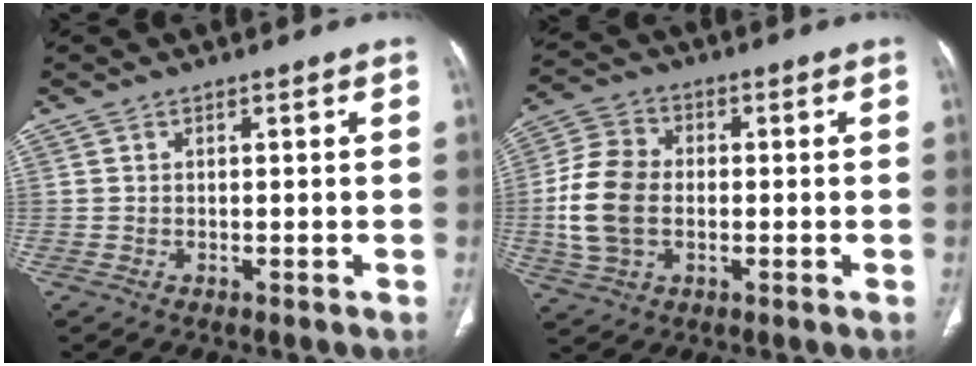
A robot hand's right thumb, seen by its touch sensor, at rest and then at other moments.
{"total": 11.7, "force": [-1.0, 8.3, 8.3], "torque": [-0.168, 0.014, -0.022]}